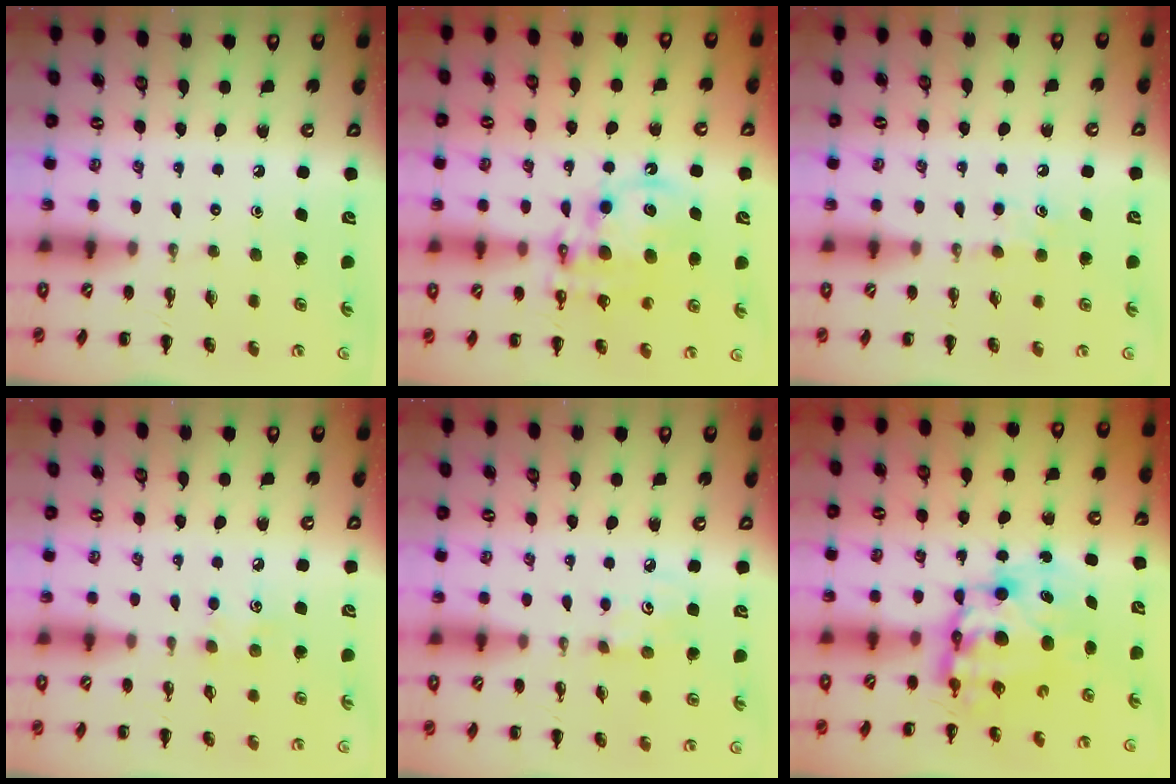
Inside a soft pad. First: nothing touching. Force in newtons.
{"total": 13.8, "press": 13.4, "slide": 3.3}
{"total": 6.0, "press": 5.7, "slide": 1.8}
{"total": 5.7, "press": 5.5, "slide": 1.4}
{"total": 3.3, "press": 3.2, "slide": 0.9}
{"total": 9.8, "press": 9.5, "slide": 2.6}